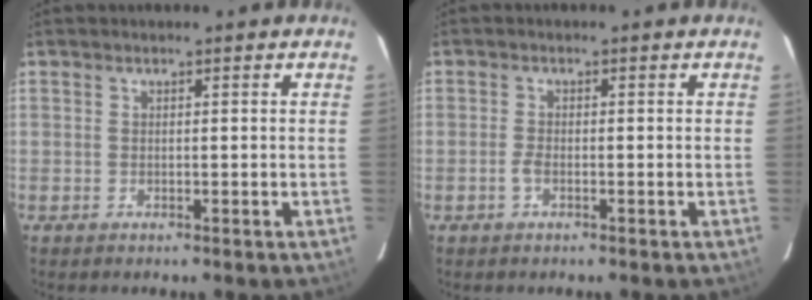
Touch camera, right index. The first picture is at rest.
{"total": 1.7, "force": [-0.9, 0.8, 1.2], "torque": [-0.029, -0.002, -0.018]}